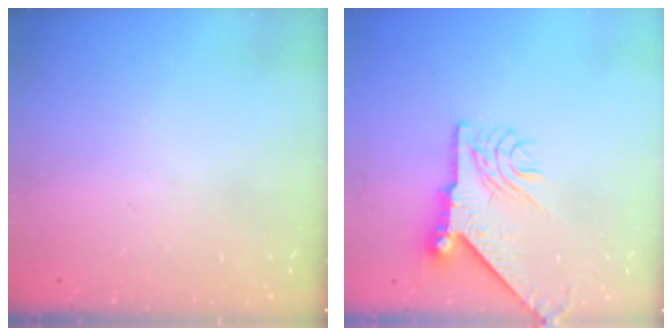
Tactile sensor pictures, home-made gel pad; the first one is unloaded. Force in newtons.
{"total": 9.5, "press": 9.4, "slide": 1.1}